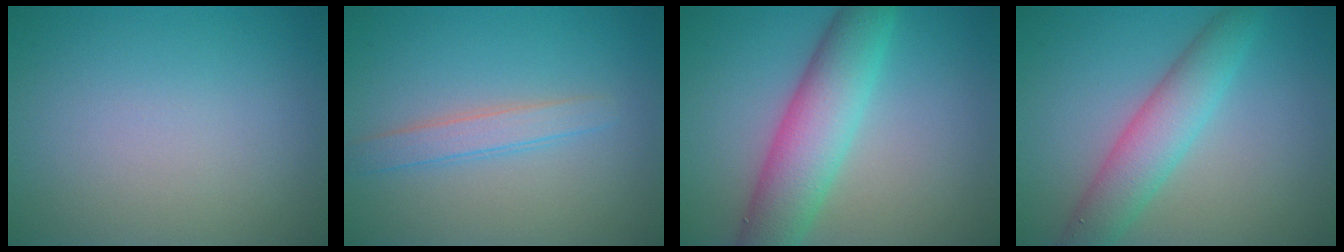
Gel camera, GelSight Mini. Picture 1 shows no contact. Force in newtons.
{"total": 2.1, "press": 2.1, "slide": 0.0}
{"total": 6.8, "press": 6.8, "slide": 0.3}
{"total": 4.8, "press": 4.8, "slide": 0.3}